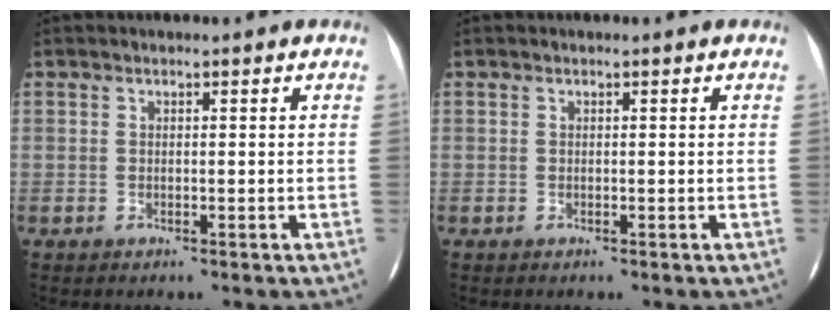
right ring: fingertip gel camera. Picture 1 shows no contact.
{"total": 0.0}